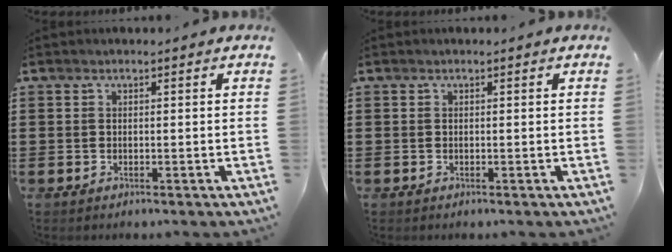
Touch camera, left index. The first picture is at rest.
{"total": 0.0}